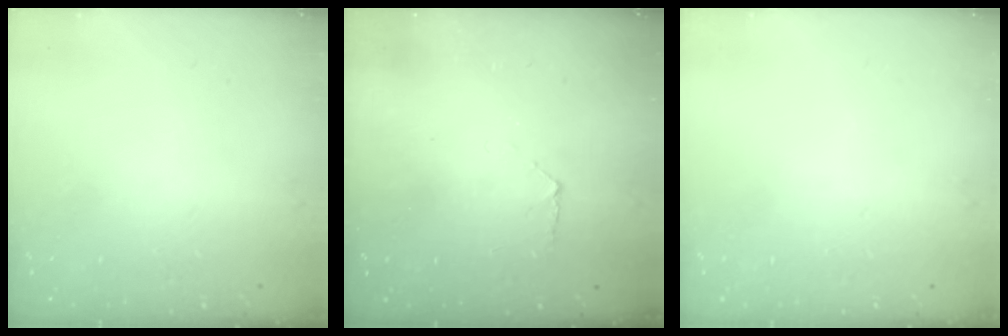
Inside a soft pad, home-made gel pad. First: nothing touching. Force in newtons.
{"total": 5.1, "press": 5.0, "slide": 0.5}
{"total": 0.0}